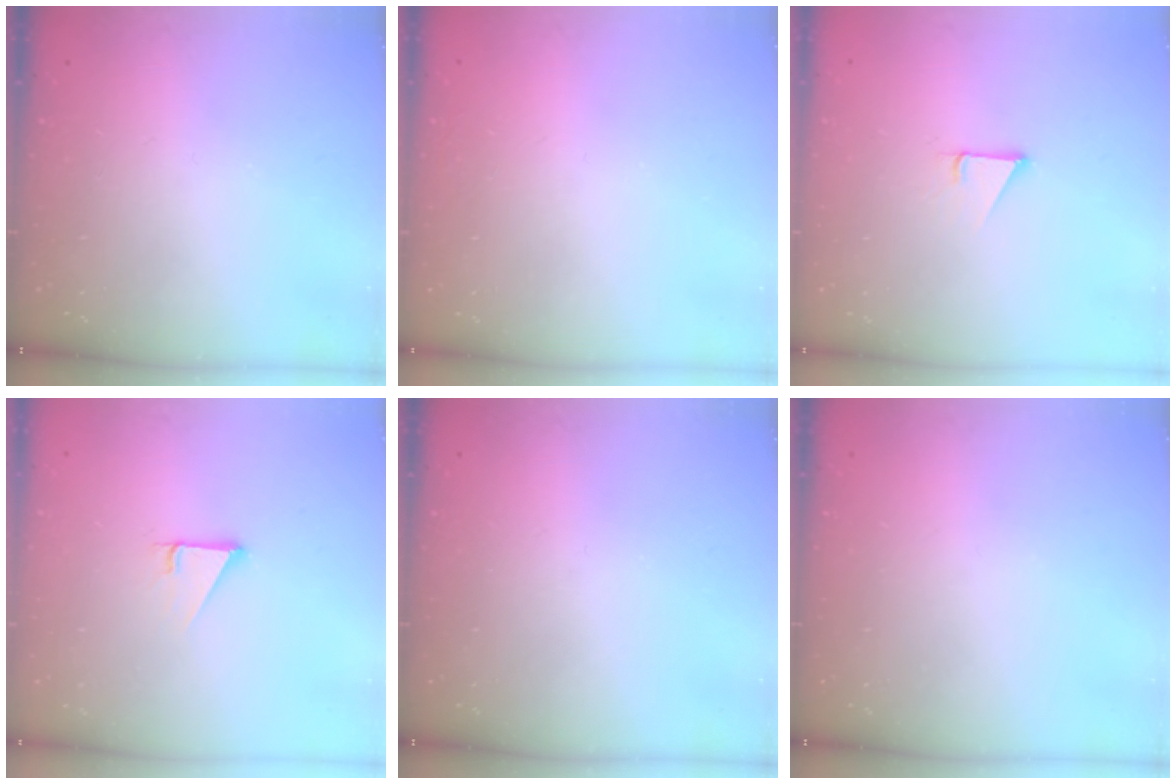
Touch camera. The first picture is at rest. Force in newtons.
{"total": 1.5, "press": 1.5, "slide": 0.1}
{"total": 1.6, "press": 1.6, "slide": 0.2}
{"total": 2.7, "press": 2.7, "slide": 0.0}
{"total": 0.0}
{"total": 0.0}